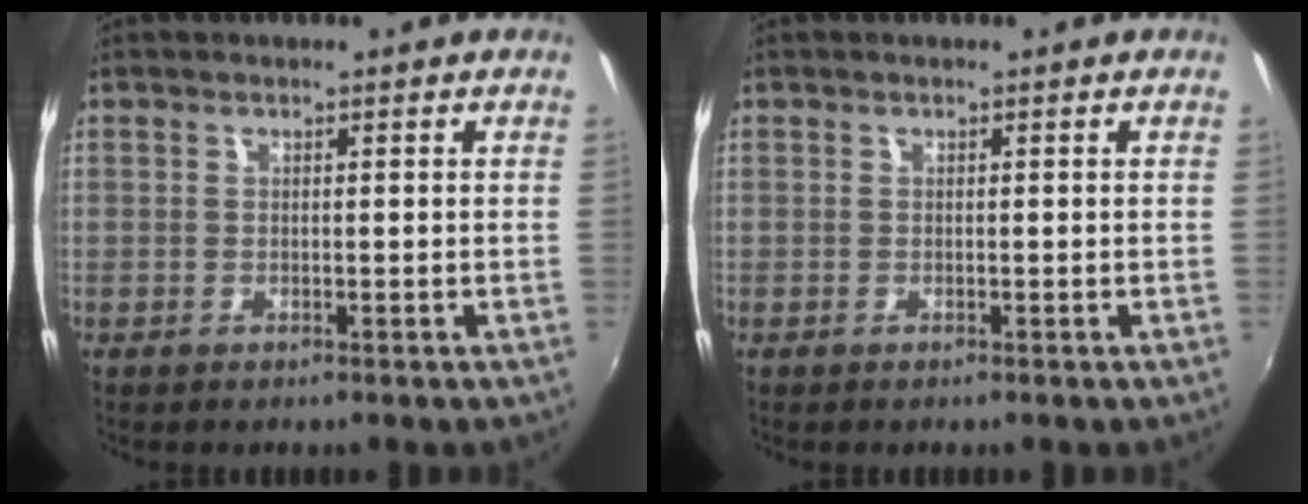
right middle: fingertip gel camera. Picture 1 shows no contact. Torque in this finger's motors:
{"motor_torque": [0.09, -0.13, 0.03, 0.00]}